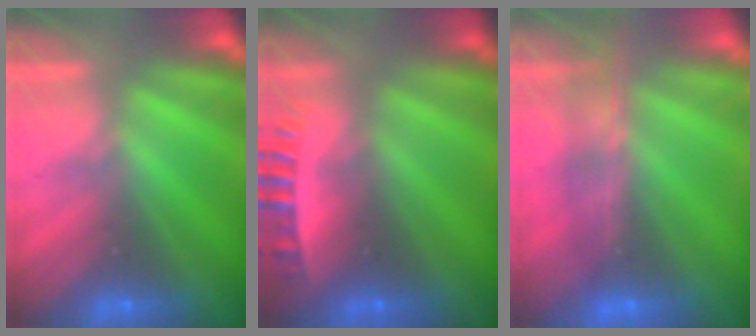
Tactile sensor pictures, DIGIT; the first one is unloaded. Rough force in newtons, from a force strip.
{"total": 2.7}
{"total": 7.6}